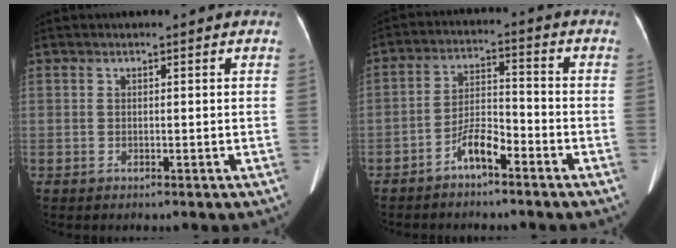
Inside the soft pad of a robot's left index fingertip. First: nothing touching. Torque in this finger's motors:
{"motor_torque": [0.30, 0.21, 0.07, 0.01]}